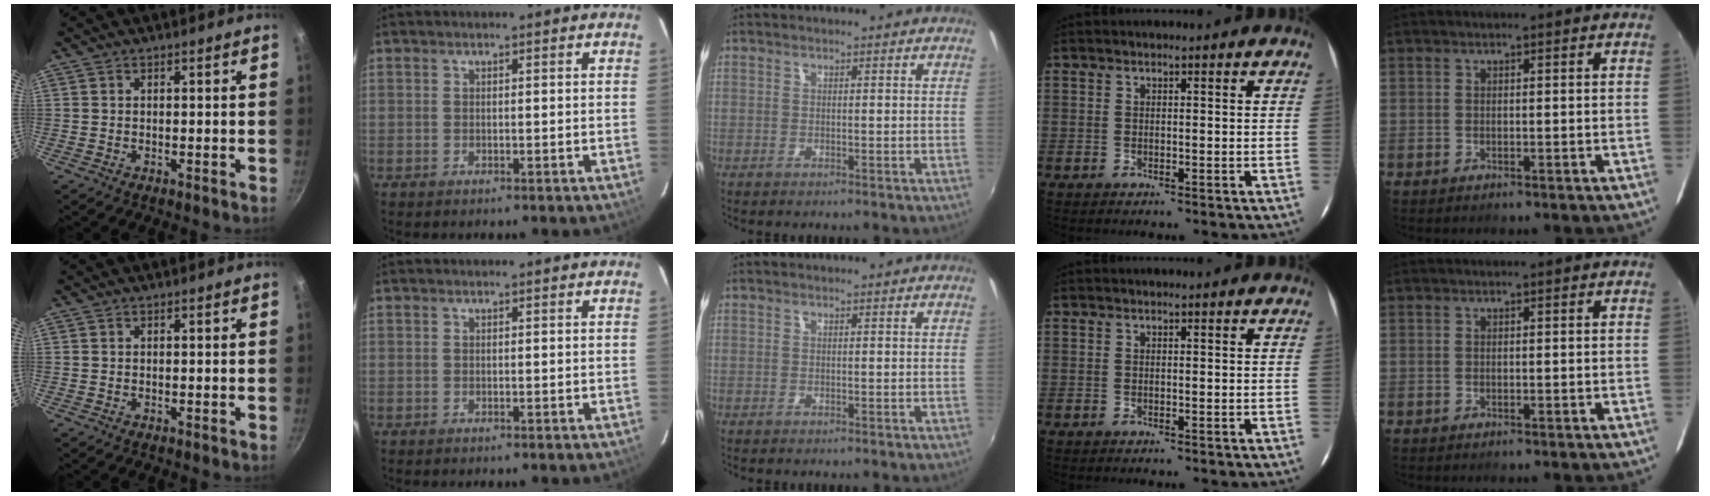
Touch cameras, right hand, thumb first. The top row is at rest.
{}